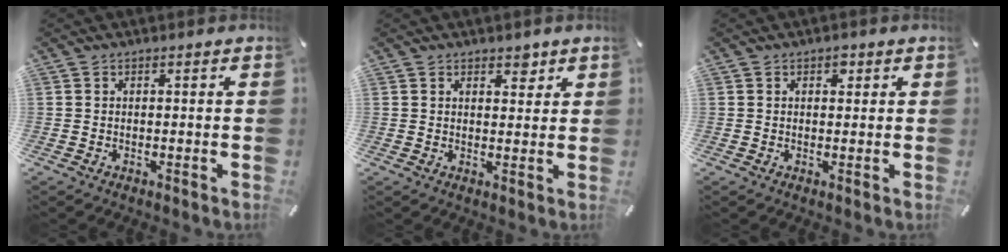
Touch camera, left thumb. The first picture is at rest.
{"total": 3.0, "force": [2.0, 1.9, 1.1], "torque": [0.006, -0.013, 0.030]}
{"total": 1.8, "force": [0.8, 1.4, 1.0], "torque": [-0.006, -0.001, 0.009]}